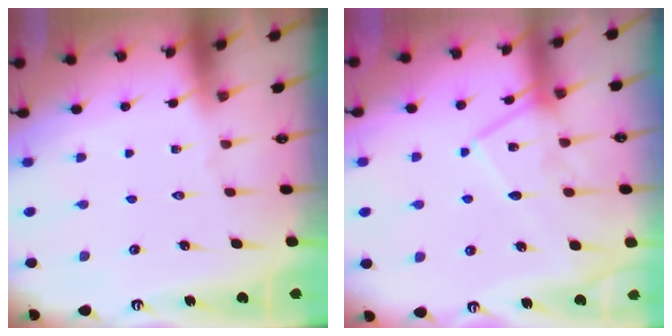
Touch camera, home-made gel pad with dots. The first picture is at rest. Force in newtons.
{"total": 13.4, "press": 13.4, "slide": 1.3}